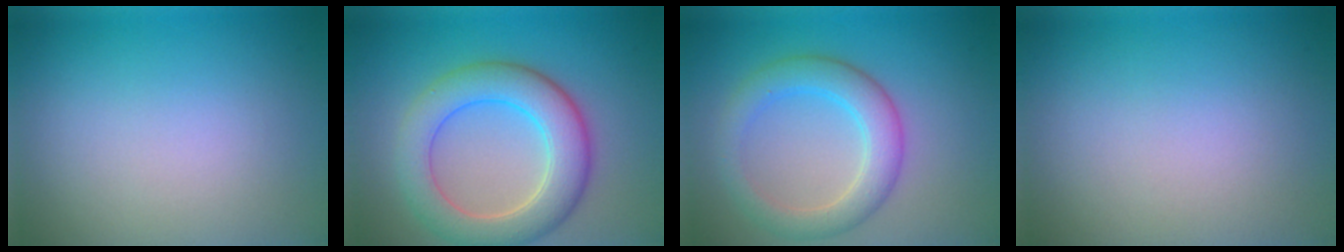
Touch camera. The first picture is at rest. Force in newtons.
{"total": 6.8, "press": 6.8, "slide": 0.3}
{"total": 4.4, "press": 4.4, "slide": 0.1}
{"total": 0.0}